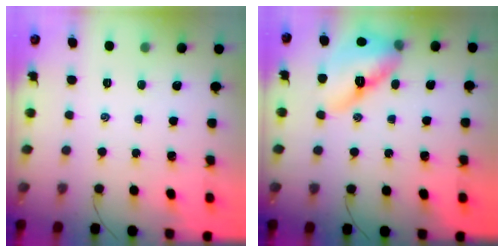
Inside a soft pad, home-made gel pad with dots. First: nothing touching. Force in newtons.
{"total": 12.9, "press": 12.4, "slide": 3.7}